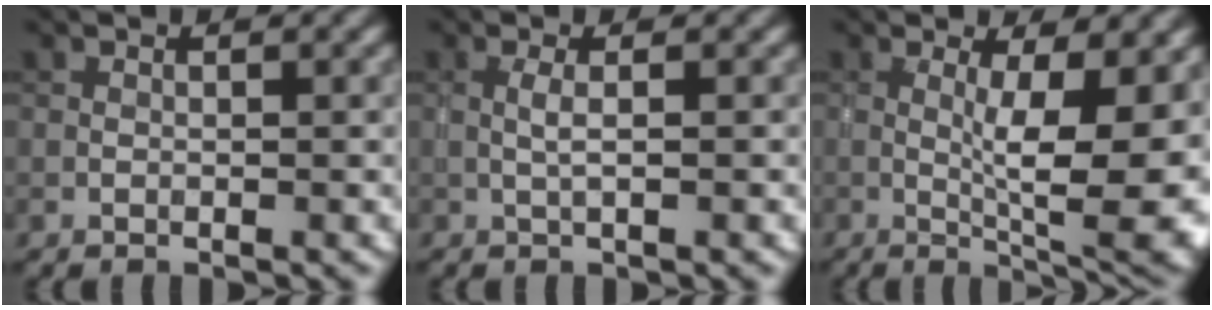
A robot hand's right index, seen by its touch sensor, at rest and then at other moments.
{"total": 1.2, "force": [0.0, 0.1, 1.2], "torque": [-0.027, 0.002, 0.000]}
{"total": 8.7, "force": [-0.2, 2.0, 8.5], "torque": [-0.123, -0.008, 0.001]}